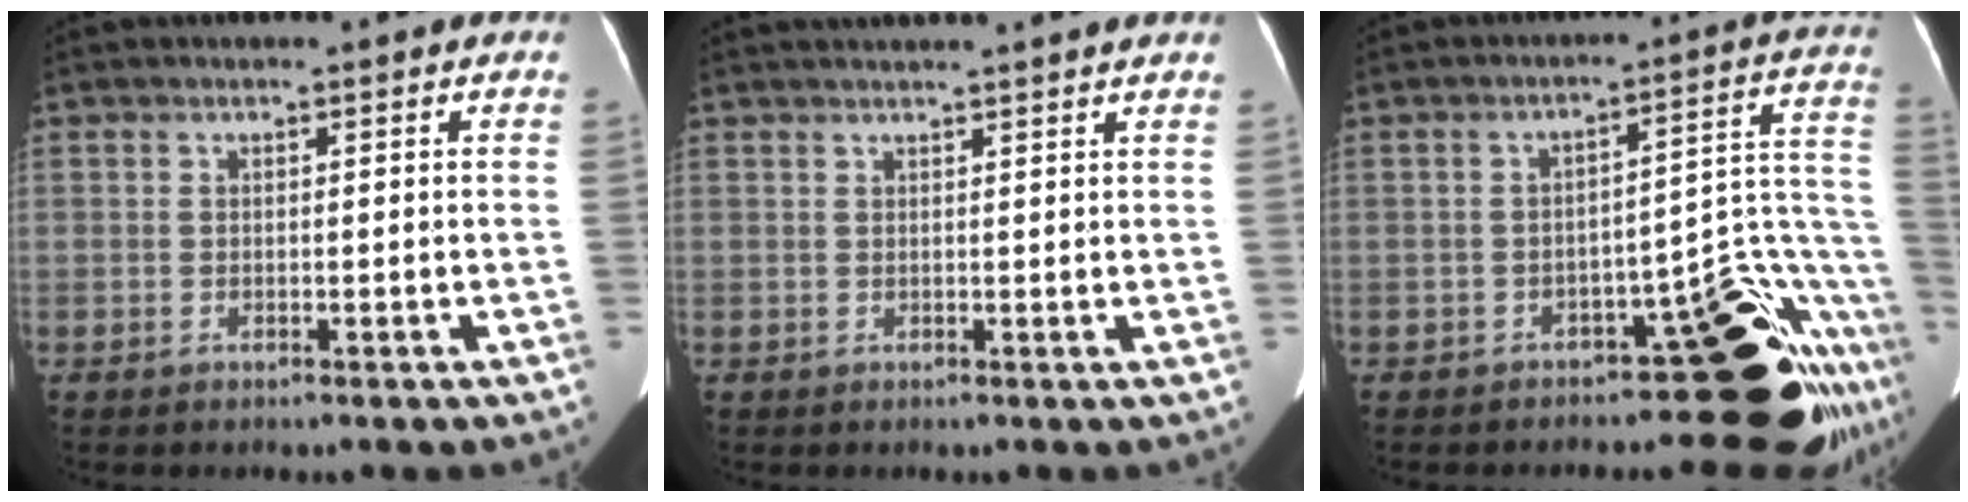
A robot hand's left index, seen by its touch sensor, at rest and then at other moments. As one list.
[{"total": 8.1, "force": [7.4, -0.5, 3.2], "torque": [-0.042, 0.030, 0.080]}, {"total": 15.8, "force": [-10.2, 3.3, 11.7], "torque": [-0.053, 0.060, -0.125]}]